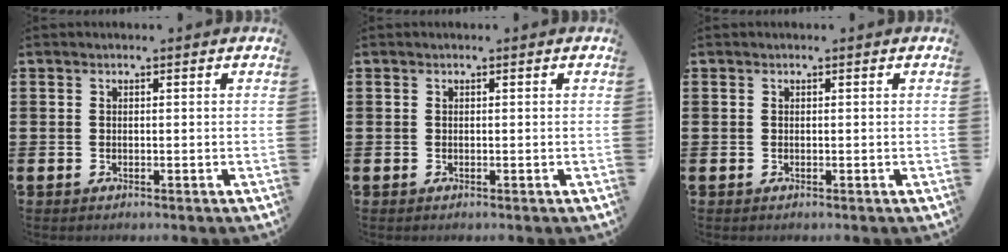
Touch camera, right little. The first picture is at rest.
{"total": 0.0}
{"total": 0.0}